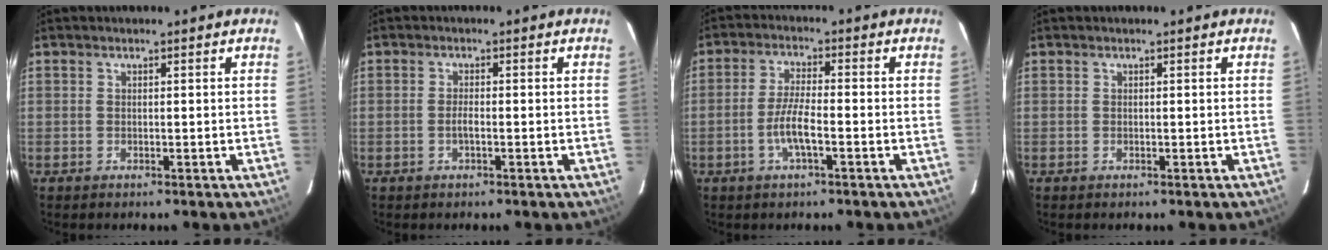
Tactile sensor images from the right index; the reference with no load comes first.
{"total": 1.4, "force": [-0.5, 0.3, 1.3], "torque": [-0.026, 0.001, -0.010]}
{"total": 5.5, "force": [-2.2, 0.9, 4.9], "torque": [-0.101, 0.000, -0.043]}
{"total": 0.0}